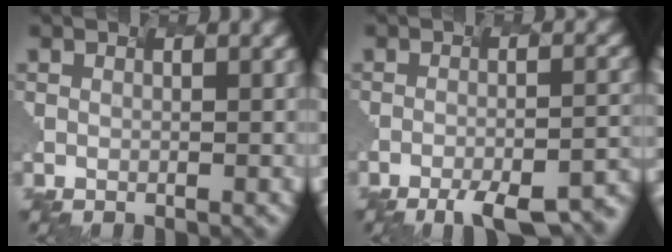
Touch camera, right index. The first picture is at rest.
{"total": 8.3, "force": [-6.0, 1.7, 5.4], "torque": [-0.077, -0.008, -0.076]}